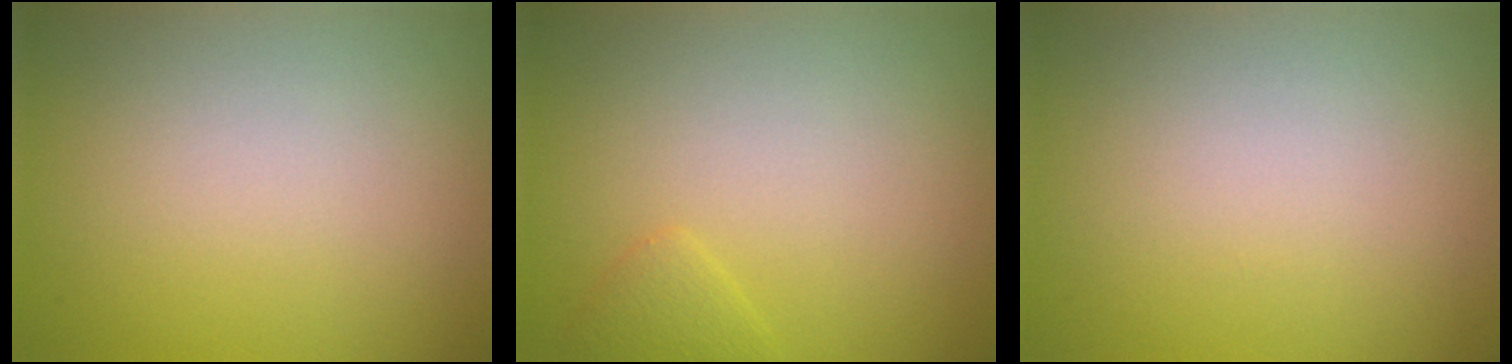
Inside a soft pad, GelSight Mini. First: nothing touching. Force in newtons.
{"total": 1.1, "press": 1.1, "slide": 0.1}
{"total": 0.0}